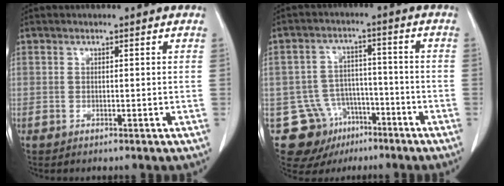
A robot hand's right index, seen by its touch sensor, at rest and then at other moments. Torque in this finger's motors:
{"motor_torque": [-0.23, 0.02, -0.52, -0.21]}